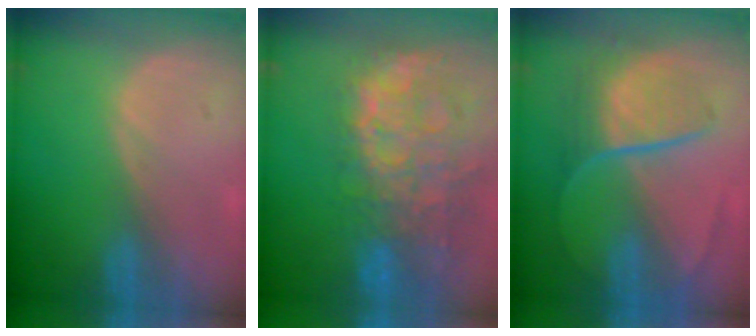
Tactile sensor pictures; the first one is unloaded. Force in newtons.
{"total": 13.8, "press": 11.2, "slide": 8.0}
{"total": 9.0, "press": 7.5, "slide": 5.0}